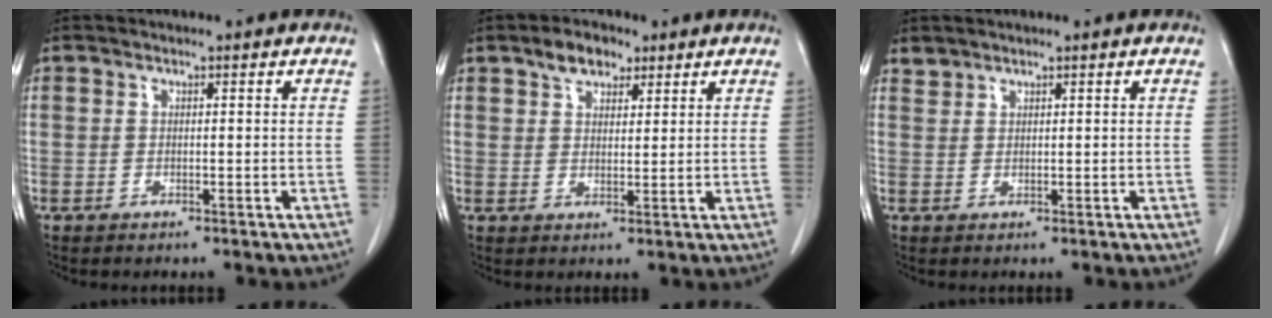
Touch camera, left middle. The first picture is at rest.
{"total": 4.6, "force": [3.0, 2.6, 2.4], "torque": [-0.042, 0.012, 0.054]}
{"total": 1.1, "force": [1.0, 0.3, -0.2], "torque": [0.002, 0.003, 0.021]}